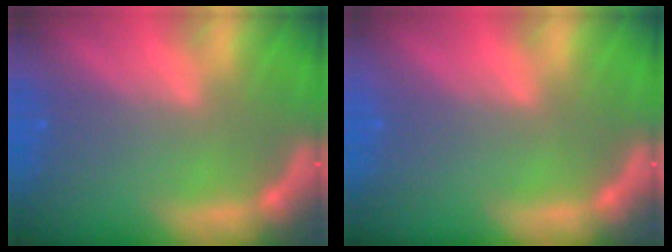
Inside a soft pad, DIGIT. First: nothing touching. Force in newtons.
{"total": 0.0}